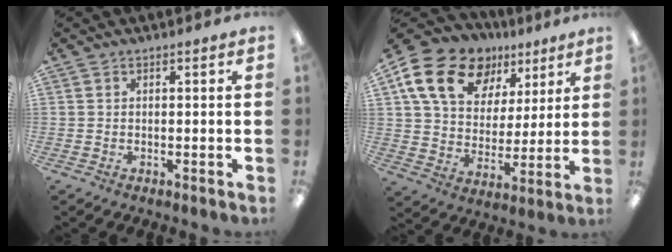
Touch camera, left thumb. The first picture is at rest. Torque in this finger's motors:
{"motor_torque": [0.36, 0.50, 1.38, -1.39, 0.37]}